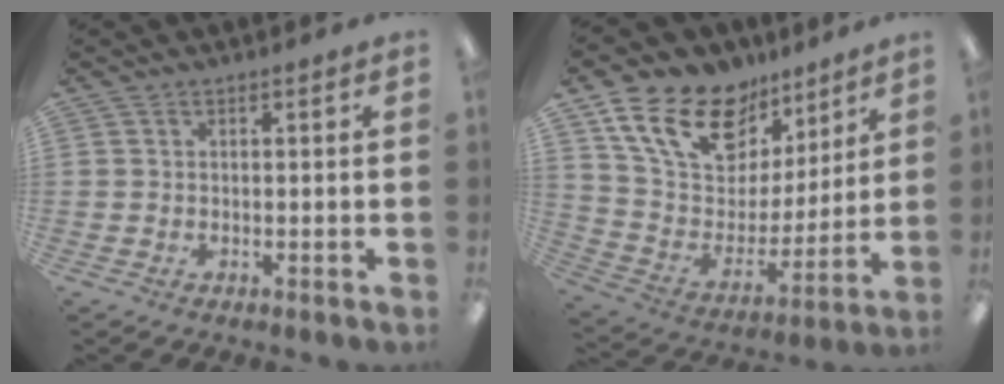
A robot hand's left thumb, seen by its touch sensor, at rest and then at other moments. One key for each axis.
{"total": 20.5, "fx": 13.1, "fy": 12.3, "fz": 10.0, "tx": -0.185, "ty": -0.061, "tz": 0.239}